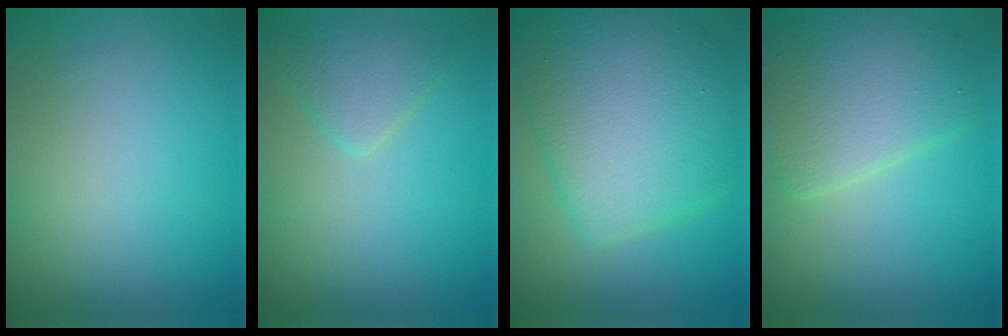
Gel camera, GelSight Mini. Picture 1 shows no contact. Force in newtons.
{"total": 2.3, "press": 2.2, "slide": 0.2}
{"total": 8.7, "press": 8.7, "slide": 0.4}
{"total": 5.5, "press": 5.5, "slide": 0.1}